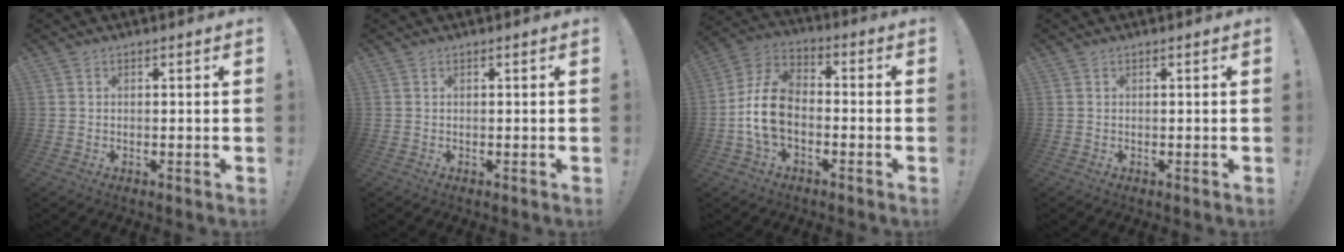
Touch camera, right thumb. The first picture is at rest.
{"total": 0.0}
{"total": 12.6, "force": [-3.2, 8.4, 8.9], "torque": [-0.182, 0.030, -0.054]}
{"total": 0.0}